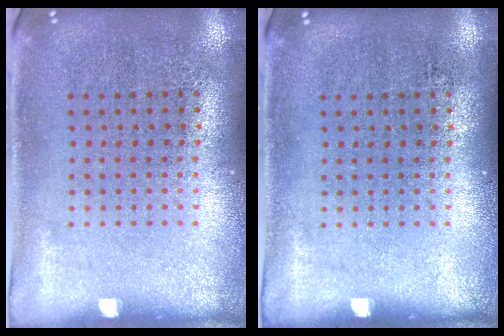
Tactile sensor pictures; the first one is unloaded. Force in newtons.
{"total": 0.0}